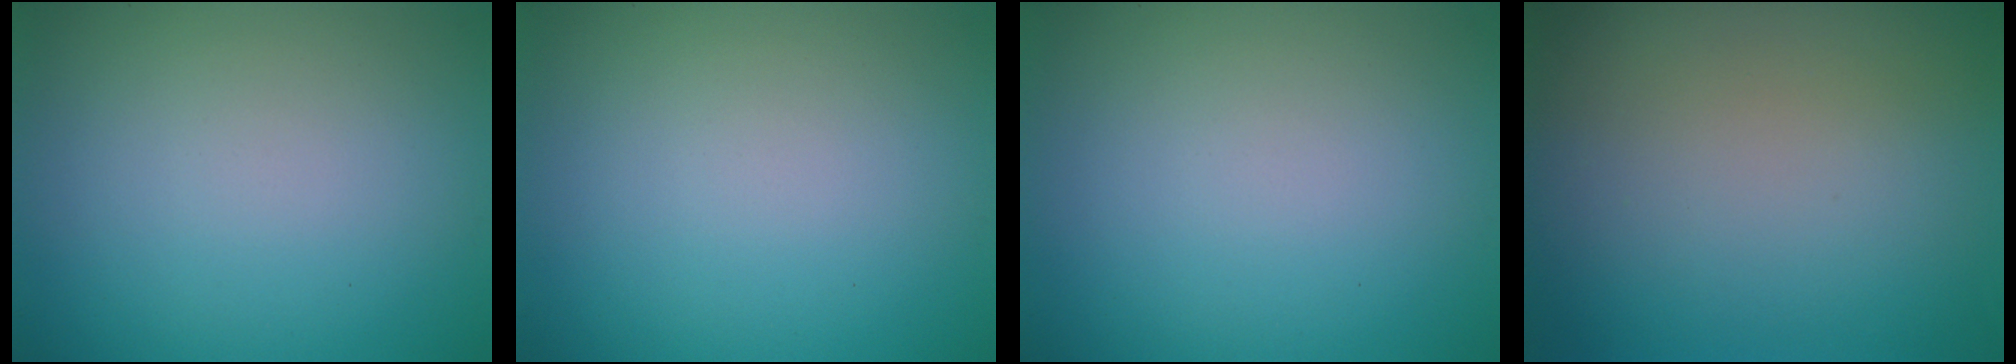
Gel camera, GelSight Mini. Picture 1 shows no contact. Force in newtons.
{"total": 0.0}
{"total": 0.0}
{"total": 0.0}